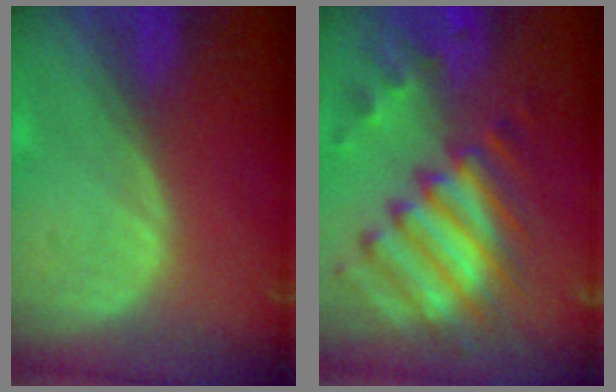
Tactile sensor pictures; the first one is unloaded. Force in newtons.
{"total": 11.4, "press": 9.9, "slide": 5.7}